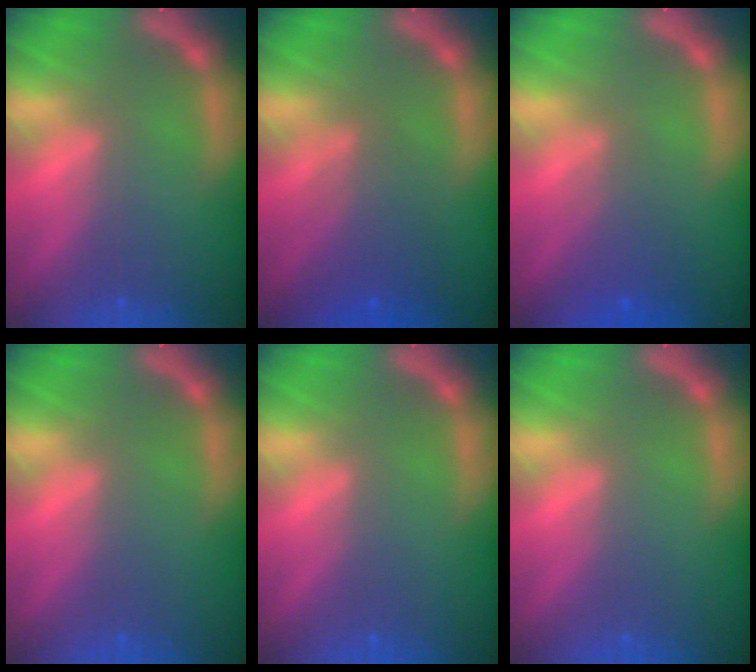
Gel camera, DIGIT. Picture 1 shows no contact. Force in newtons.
{"total": 4.1}
{"total": 3.0}
{"total": 0.0}
{"total": 0.0}
{"total": 0.0}